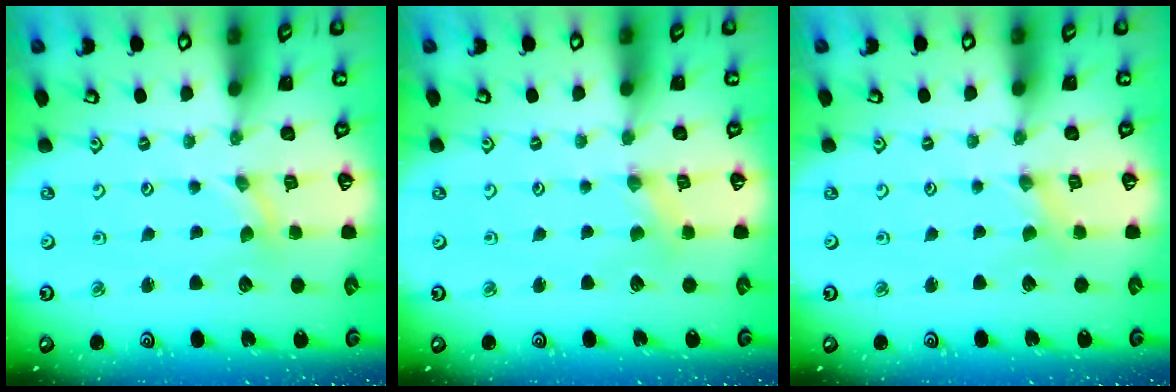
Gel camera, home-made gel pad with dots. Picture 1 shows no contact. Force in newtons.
{"total": 0.7, "press": 0.7, "slide": 0.2}
{"total": 0.0}